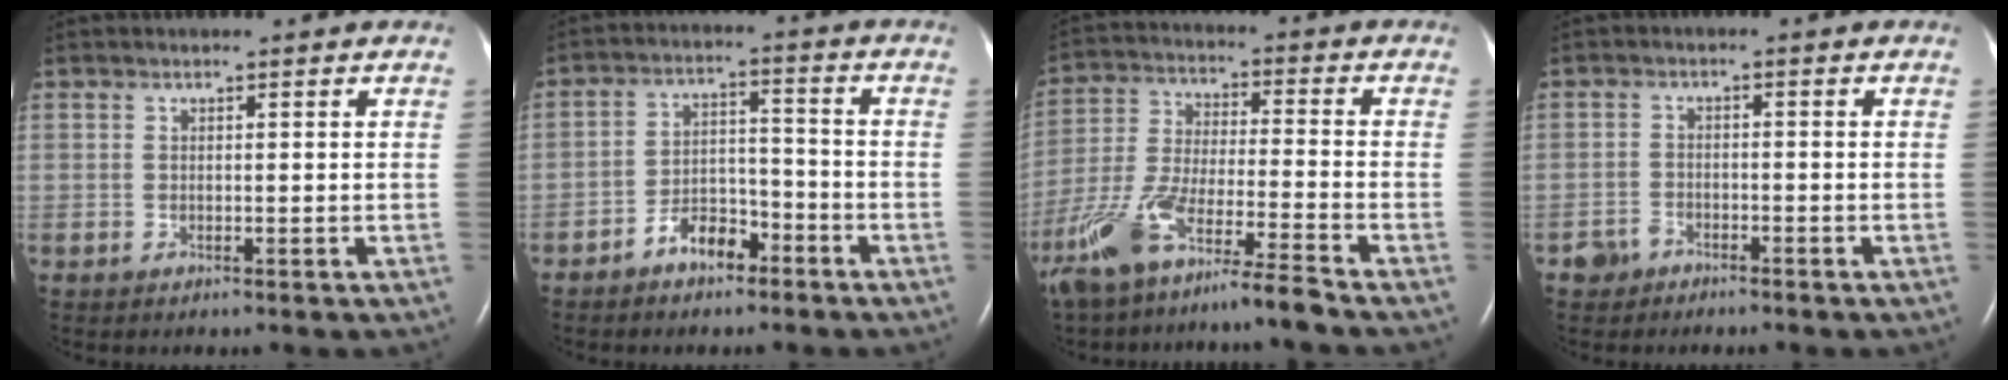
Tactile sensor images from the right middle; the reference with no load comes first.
{"total": 6.0, "force": [-4.1, 2.9, 3.3], "torque": [-0.060, 0.019, -0.071]}
{"total": 12.4, "force": [-9.4, -0.1, 8.0], "torque": [-0.173, -0.019, -0.177]}
{"total": 2.4, "force": [-1.9, 1.5, 0.3], "torque": [-0.013, 0.006, -0.032]}